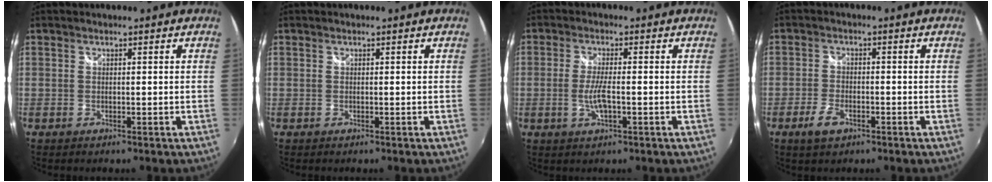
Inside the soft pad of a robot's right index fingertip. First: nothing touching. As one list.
[{"total": 0.0}, {"total": 4.6, "force": [-1.2, 0.9, 4.3], "torque": [-0.087, -0.007, -0.023]}, {"total": 4.6, "force": [-2.7, 2.4, 3.0], "torque": [-0.073, -0.003, -0.049]}]